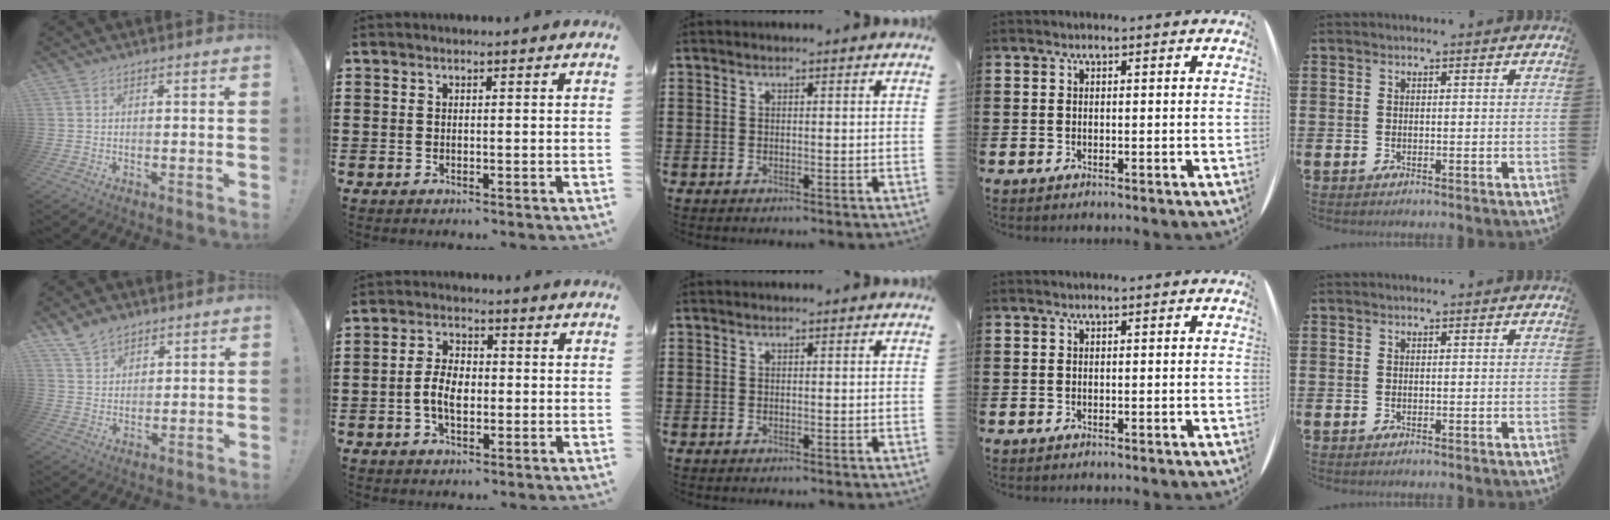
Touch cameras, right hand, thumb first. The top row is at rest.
{"thumb": {"total": 7.4, "force": [5.7, 4.3, 2.0], "torque": [-0.039, -0.030, 0.112]}, "index": {"total": 5.1, "force": [-1.0, 2.9, 4.1], "torque": [-0.089, 0.005, -0.021]}}